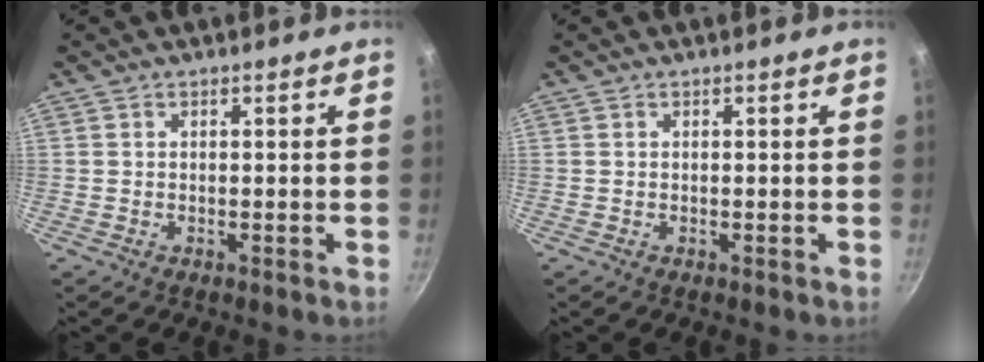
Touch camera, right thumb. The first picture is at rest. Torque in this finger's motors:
{"motor_torque": [0.00, 0.00, -0.24, 0.24, 0.00]}